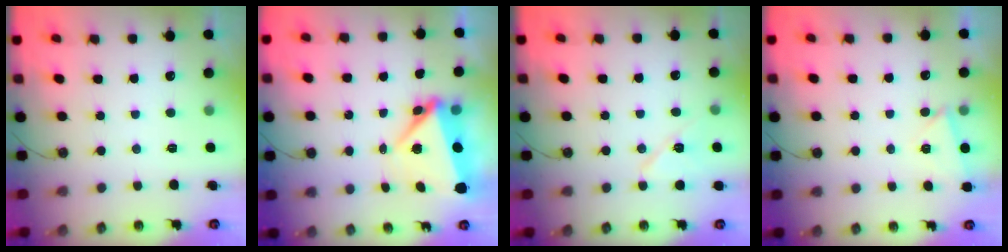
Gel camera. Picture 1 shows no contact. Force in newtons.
{"total": 6.2, "press": 5.9, "slide": 1.6}
{"total": 12.2, "press": 6.1, "slide": 10.6}
{"total": 3.8, "press": 2.8, "slide": 2.6}